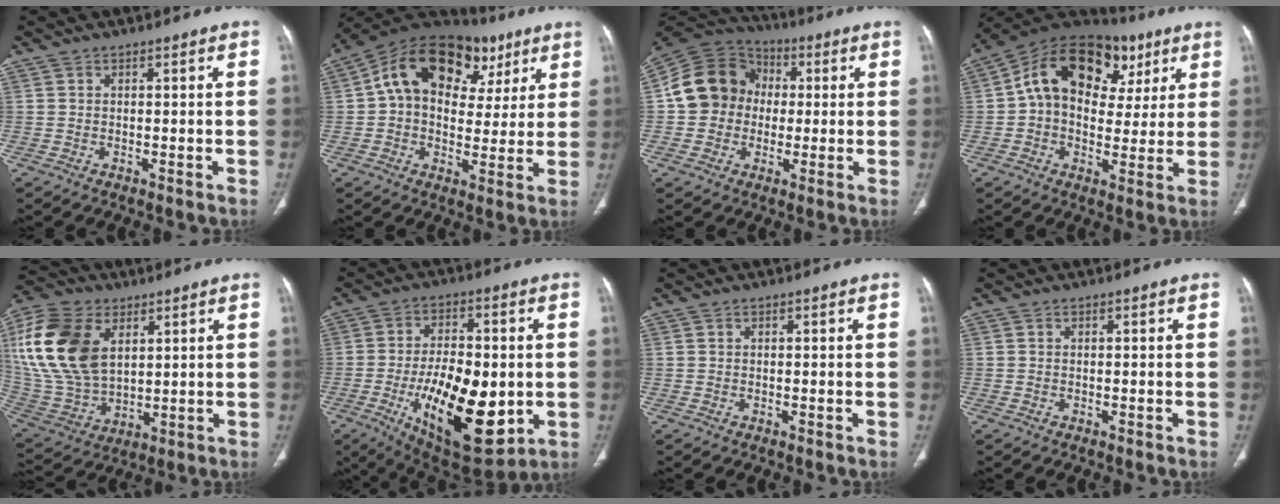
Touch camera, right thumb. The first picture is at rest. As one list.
[{"total": 21.7, "force": [7.8, 14.2, 14.4], "torque": [-0.193, 0.036, 0.118]}, {"total": 13.9, "force": [0.4, 12.4, 6.3], "torque": [-0.098, 0.029, -0.003]}, {"total": 20.7, "force": [6.7, 14.0, 13.7], "torque": [-0.182, 0.035, 0.100]}, {"total": 22.0, "force": [6.8, 13.8, 15.8], "torque": [-0.326, -0.020, 0.134]}, {"total": 21.8, "force": [-4.5, 10.4, 18.6], "torque": [-0.296, -0.004, -0.050]}, {"total": 0.0}, {"total": 0.0}]